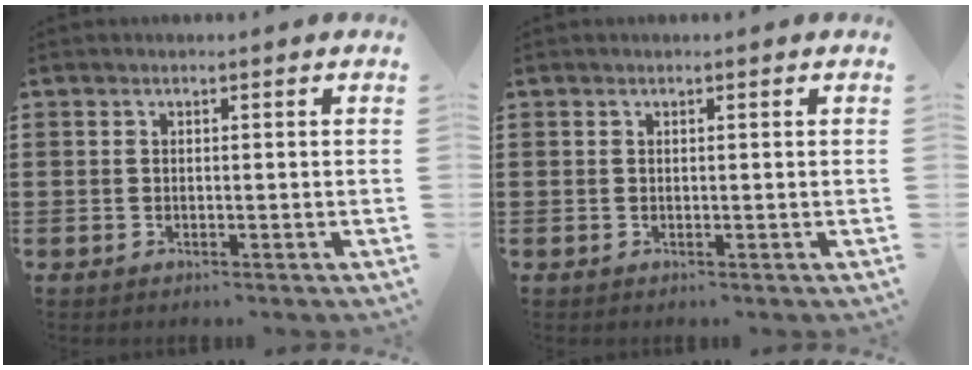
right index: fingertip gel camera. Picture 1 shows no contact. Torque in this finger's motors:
{"motor_torque": [-0.27, 0.09, 0.00, 0.02]}